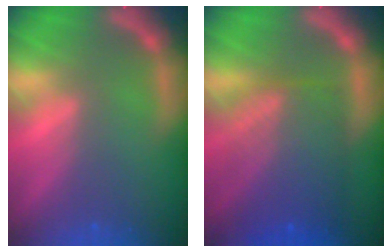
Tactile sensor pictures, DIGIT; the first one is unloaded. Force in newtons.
{"total": 8.5}